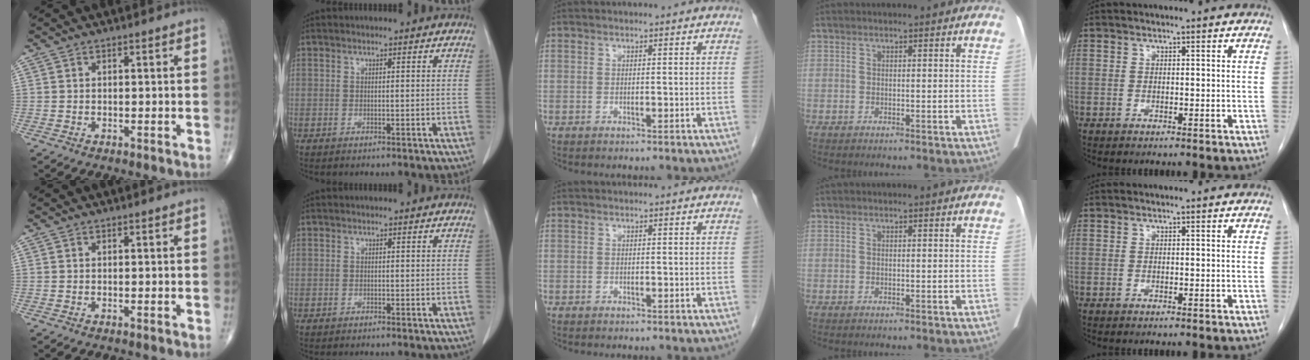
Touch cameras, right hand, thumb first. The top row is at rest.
{}